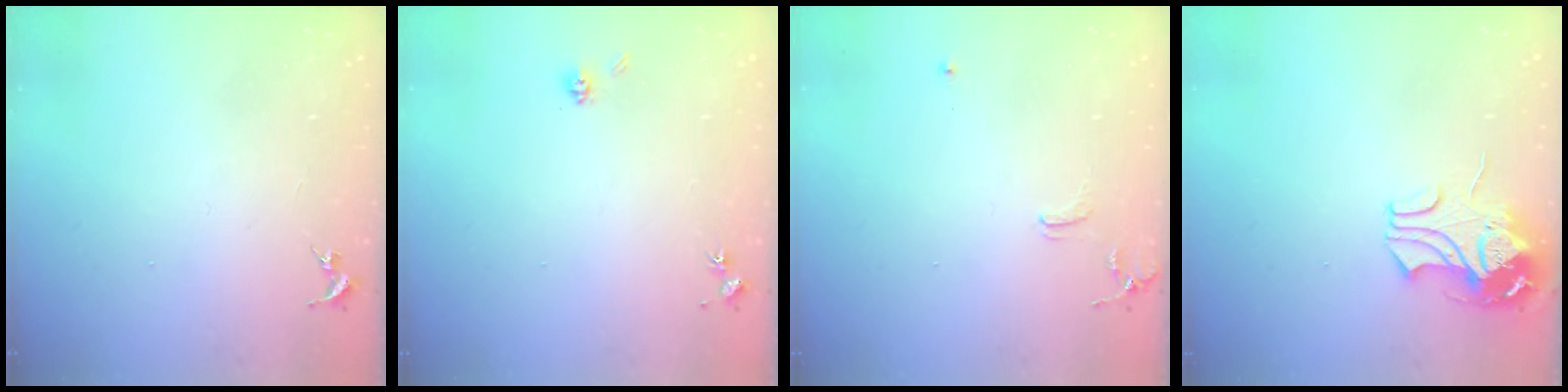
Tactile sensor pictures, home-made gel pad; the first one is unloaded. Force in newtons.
{"total": 4.0, "press": 3.8, "slide": 1.4}
{"total": 6.4, "press": 6.3, "slide": 0.8}
{"total": 10.0, "press": 9.9, "slide": 1.5}